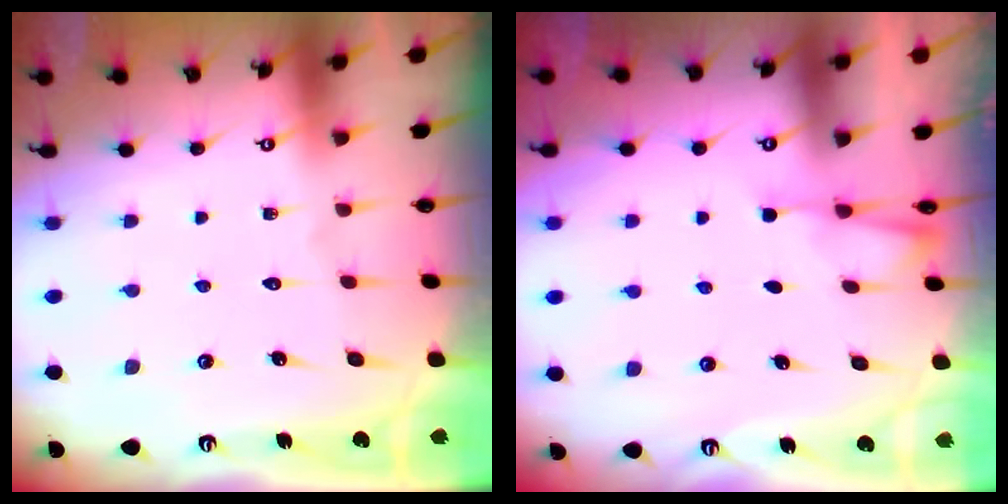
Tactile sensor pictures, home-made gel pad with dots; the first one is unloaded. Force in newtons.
{"total": 2.3, "press": 2.2, "slide": 0.4}